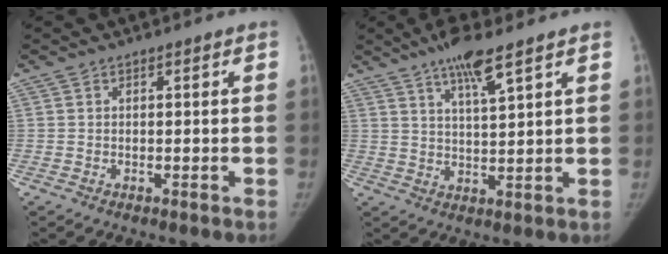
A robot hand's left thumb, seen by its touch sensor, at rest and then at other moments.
{"total": 7.6, "force": [5.0, 1.1, 5.7], "torque": [-0.102, -0.025, 0.091]}